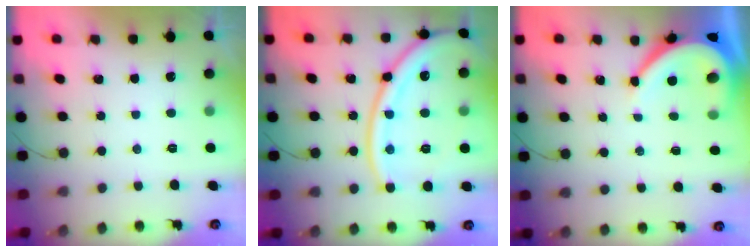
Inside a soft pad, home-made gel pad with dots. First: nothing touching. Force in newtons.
{"total": 18.7, "press": 18.6, "slide": 2.3}
{"total": 8.3, "press": 8.2, "slide": 1.1}